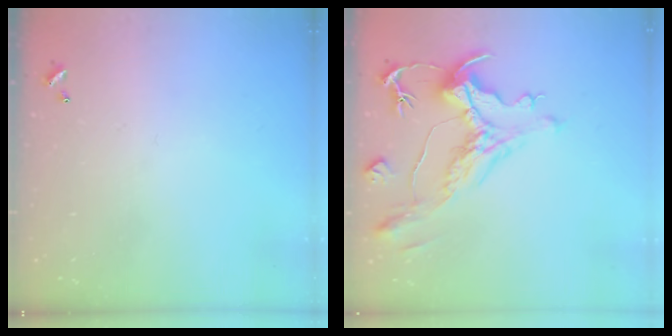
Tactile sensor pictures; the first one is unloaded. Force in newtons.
{"total": 1.9, "press": 0.8, "slide": 1.7}